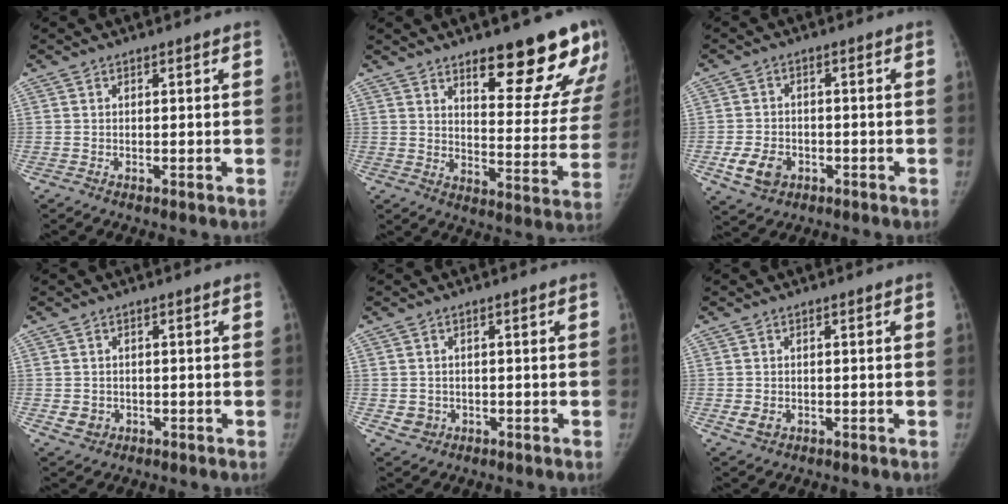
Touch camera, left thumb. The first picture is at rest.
{"total": 18.6, "force": [12.6, 5.9, 12.3], "torque": [-0.103, -0.085, 0.174]}
{"total": 6.6, "force": [-2.6, 5.0, 3.4], "torque": [-0.056, 0.009, -0.040]}
{"total": 3.2, "force": [-0.9, 2.8, 1.1], "torque": [-0.010, 0.001, -0.005]}
{"total": 3.1, "force": [-0.7, 2.9, 0.9], "torque": [-0.006, 0.002, -0.004]}
{"total": 2.6, "force": [-0.8, 2.1, 1.3], "torque": [-0.020, -0.001, -0.006]}